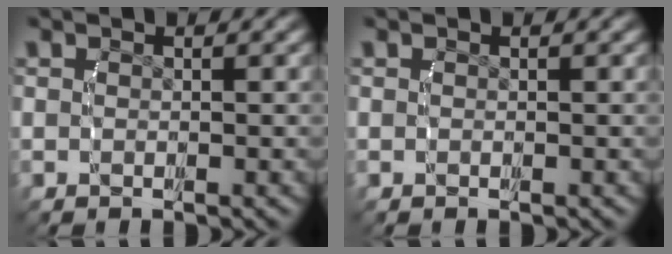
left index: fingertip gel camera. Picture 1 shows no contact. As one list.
[{"total": 0.0}]